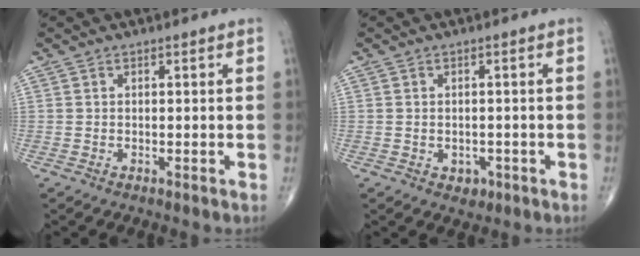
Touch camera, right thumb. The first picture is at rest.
{"total": 2.3, "force": [-0.8, 1.9, 1.1], "torque": [-0.003, 0.004, -0.006]}